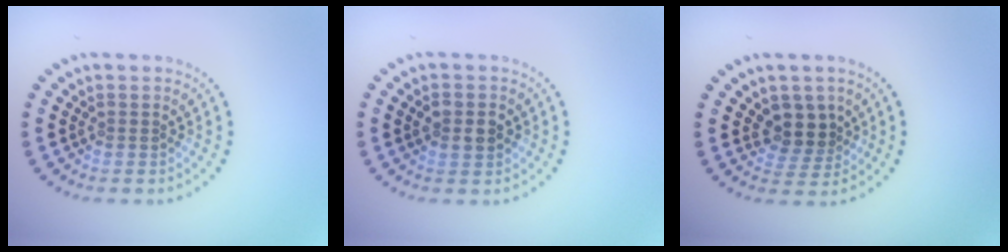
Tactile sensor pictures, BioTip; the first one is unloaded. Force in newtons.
{"total": 2.7, "press": 2.7, "slide": 0.1}
{"total": 2.8, "press": 2.4, "slide": 1.5}